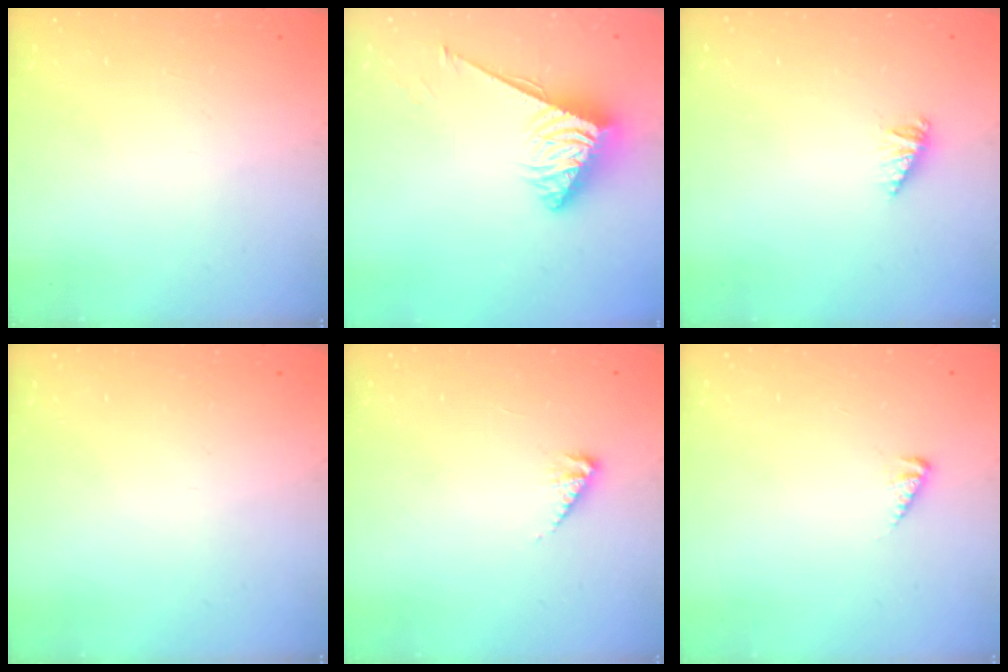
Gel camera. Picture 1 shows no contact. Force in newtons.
{"total": 4.1, "press": 4.1, "slide": 0.1}
{"total": 1.7, "press": 1.7, "slide": 0.2}
{"total": 0.0}
{"total": 2.9, "press": 2.9, "slide": 0.4}
{"total": 2.7, "press": 2.7, "slide": 0.3}